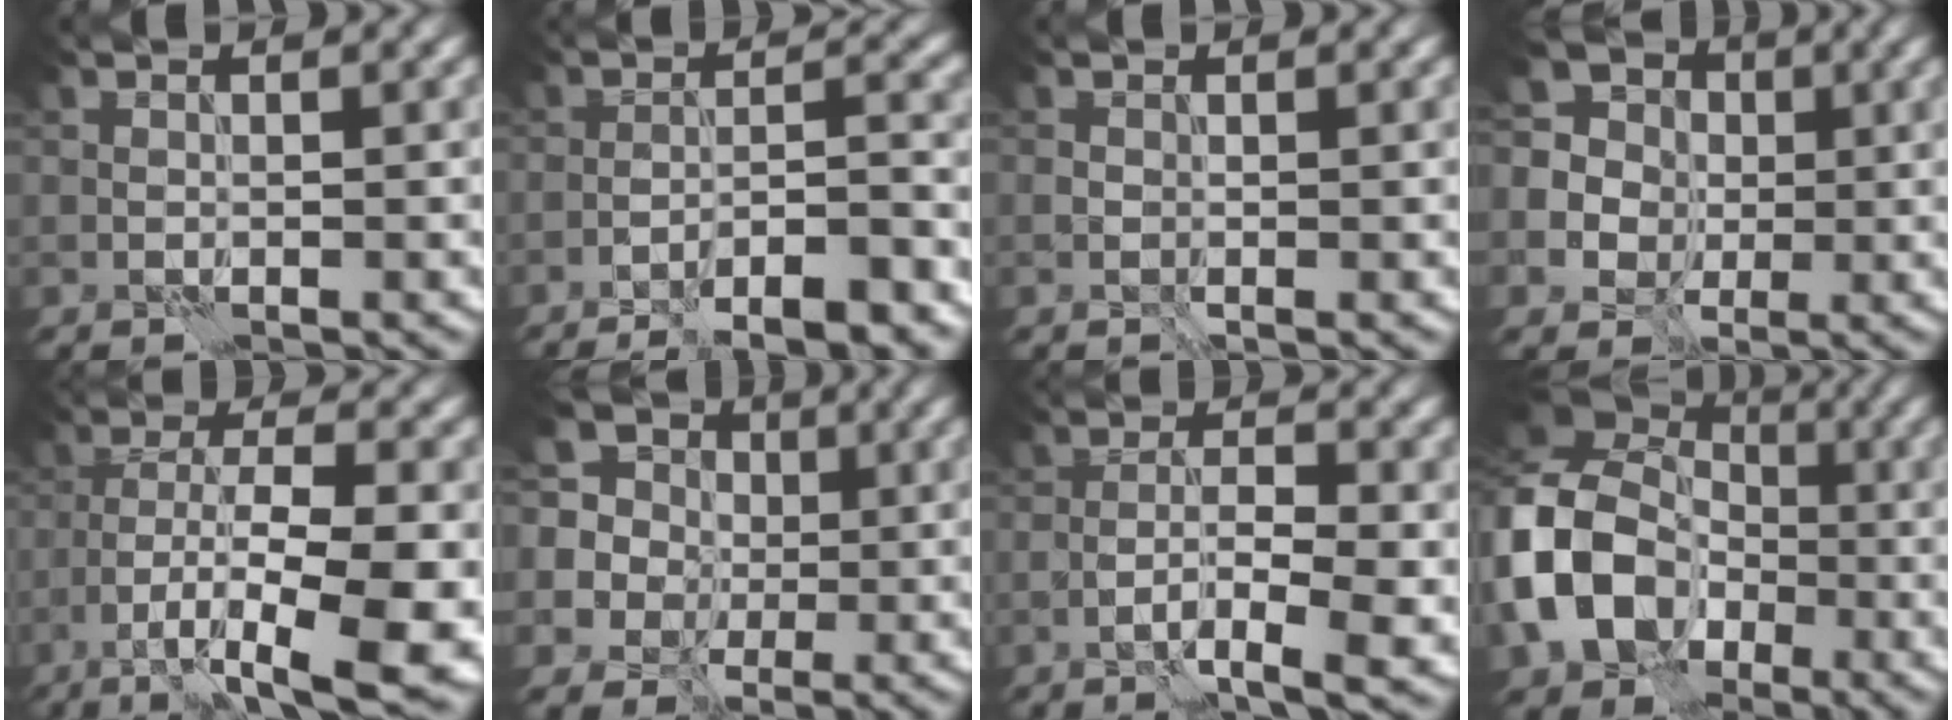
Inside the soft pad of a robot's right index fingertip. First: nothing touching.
{"total": 9.1, "force": [-7.1, 2.1, 5.3], "torque": [-0.064, 0.011, -0.092]}
{"total": 1.0, "force": [-0.1, 0.6, 0.8], "torque": [-0.015, -0.003, -0.002]}
{"total": 7.5, "force": [0.1, 7.0, 2.6], "torque": [-0.071, 0.019, -0.027]}
{"total": 12.6, "force": [-5.9, 3.8, 10.5], "torque": [-0.182, -0.013, -0.088]}
{"total": 10.5, "force": [3.3, 9.0, 4.2], "torque": [-0.106, 0.025, 0.014]}
{"total": 5.9, "force": [-2.5, 1.4, 5.1], "torque": [-0.084, 0.001, -0.043]}
{"total": 12.3, "force": [-2.6, 9.9, 7.0], "torque": [-0.169, -0.018, -0.059]}